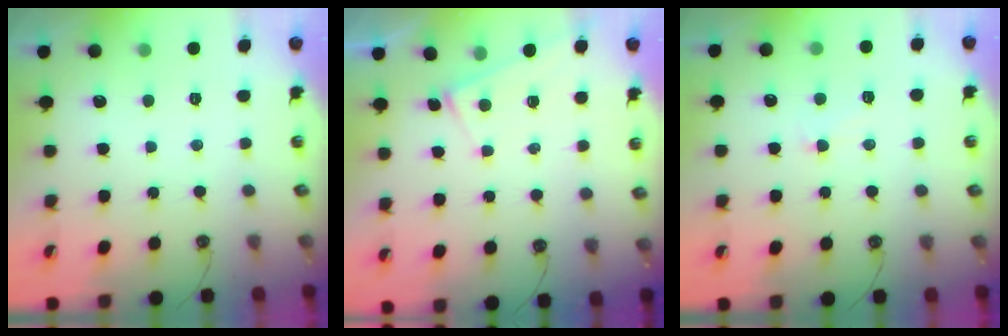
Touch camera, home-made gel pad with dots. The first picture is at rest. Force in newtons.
{"total": 2.9, "press": 2.9, "slide": 0.3}
{"total": 0.9, "press": 0.5, "slide": 0.8}